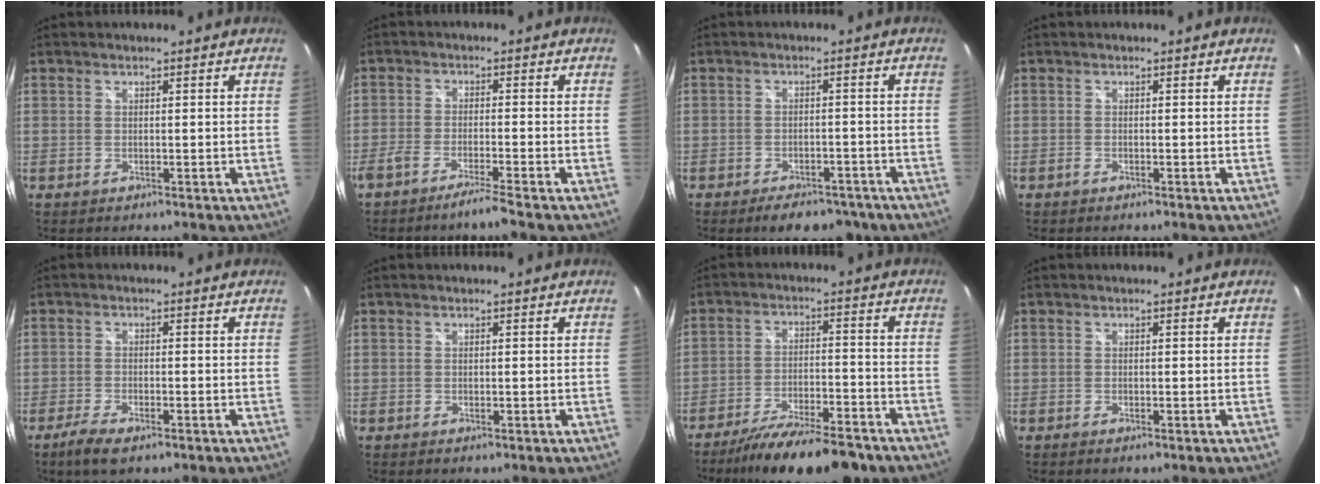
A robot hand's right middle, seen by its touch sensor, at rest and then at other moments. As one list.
[{"total": 4.6, "force": [-3.9, -0.7, 2.3], "torque": [-0.063, -0.007, -0.073]}, {"total": 8.0, "force": [-6.1, 3.6, 3.7], "torque": [-0.069, 0.004, -0.078]}, {"total": 0.7, "force": [-0.7, 0.2, 0.1], "torque": [-0.004, -0.001, -0.014]}, {"total": 5.1, "force": [-3.5, 1.6, 3.4], "torque": [-0.087, -0.014, -0.062]}, {"total": 0.0}, {"total": 16.6, "force": [-13.7, 3.2, 8.8], "torque": [-0.164, -0.028, -0.210]}, {"total": 0.6, "force": [-0.3, 0.0, 0.4], "torque": [-0.007, -0.001, -0.007]}]